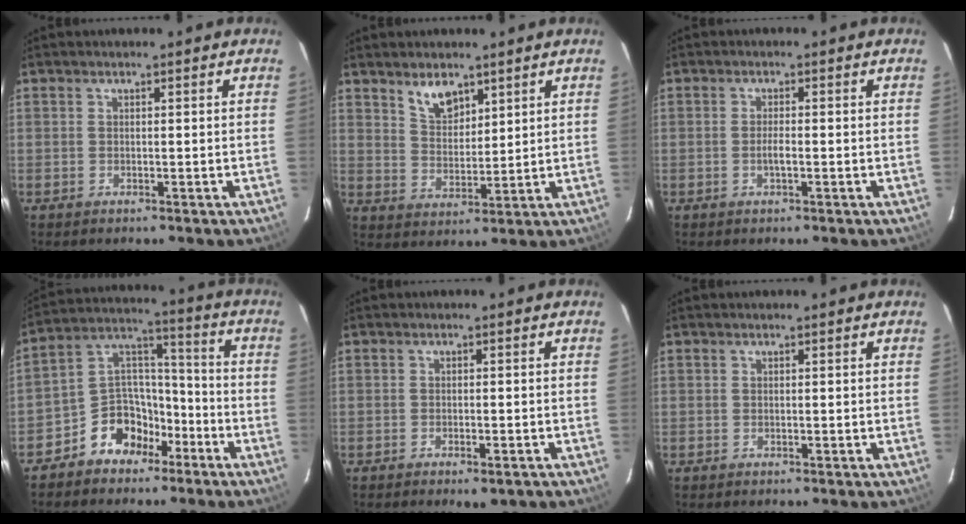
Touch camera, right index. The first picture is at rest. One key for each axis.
{"total": 6.1, "fx": 4.2, "fy": 3.0, "fz": 3.2, "tx": -0.051, "ty": 0.003, "tz": 0.084}
{"total": 1.6, "fx": -0.6, "fy": 0.3, "fz": 1.5, "tx": -0.031, "ty": -0.002, "tz": -0.010}
{"total": 10.7, "fx": -6.9, "fy": 7.6, "fz": 3.0, "tx": -0.058, "ty": 0.057, "tz": -0.117}
{"total": 3.5, "fx": -2.3, "fy": 1.3, "fz": 2.2, "tx": -0.042, "ty": -0.008, "tz": -0.032}
{"total": 0.0}